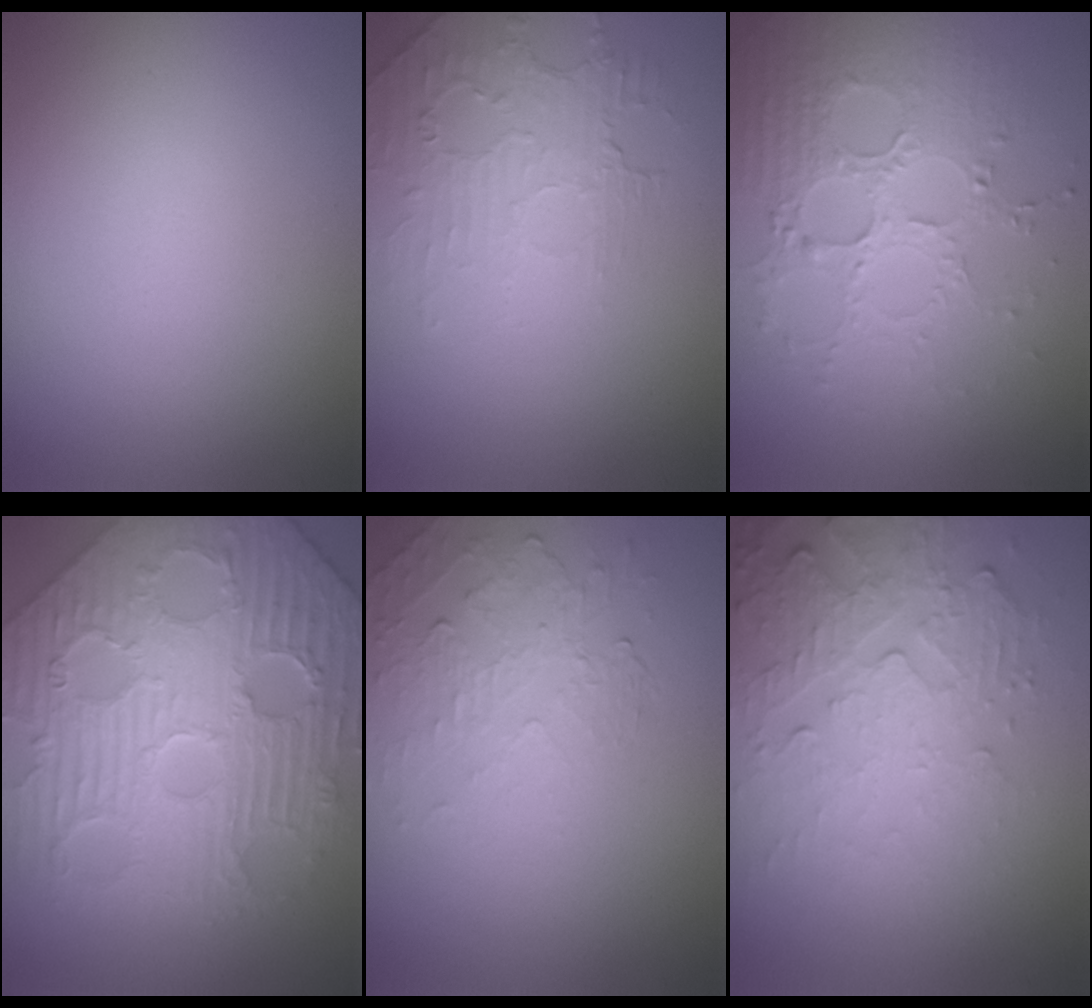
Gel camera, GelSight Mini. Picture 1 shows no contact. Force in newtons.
{"total": 2.1, "press": 1.2, "slide": 1.7}
{"total": 4.1, "press": 3.9, "slide": 1.3}
{"total": 9.6, "press": 7.6, "slide": 5.8}
{"total": 2.1, "press": 0.9, "slide": 1.9}
{"total": 5.4, "press": 3.7, "slide": 4.0}